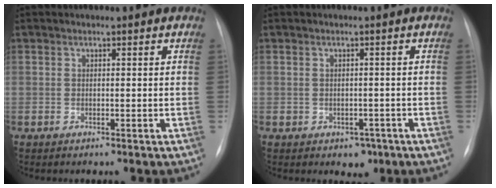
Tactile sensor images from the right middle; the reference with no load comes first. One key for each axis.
{"total": 2.7, "fx": -1.3, "fy": 2.1, "fz": 1.1, "tx": -0.008, "ty": 0.007, "tz": -0.008}